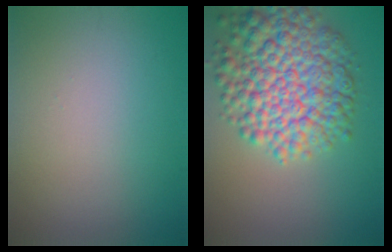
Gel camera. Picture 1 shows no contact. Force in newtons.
{"total": 9.8, "press": 9.8, "slide": 0.3}